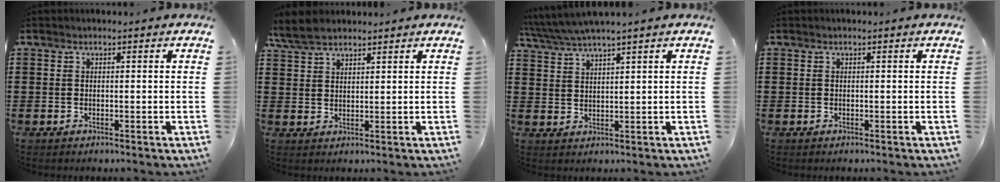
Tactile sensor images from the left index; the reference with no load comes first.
{"total": 5.0, "force": [4.1, 1.8, 2.2], "torque": [-0.057, 0.001, 0.077]}
{"total": 3.7, "force": [3.2, -0.2, 1.8], "torque": [-0.045, -0.010, 0.057]}
{"total": 0.0}